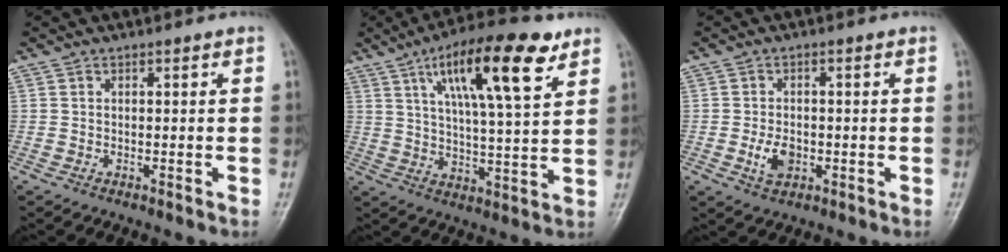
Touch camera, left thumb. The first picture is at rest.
{"total": 17.4, "force": [8.8, 4.6, 14.3], "torque": [-0.216, -0.024, 0.142]}
{"total": 4.9, "force": [-1.1, 3.3, 3.5], "torque": [-0.057, -0.001, -0.016]}